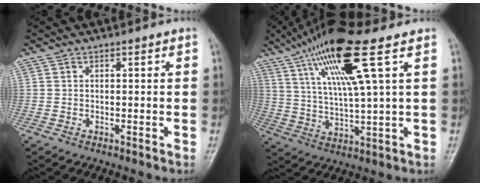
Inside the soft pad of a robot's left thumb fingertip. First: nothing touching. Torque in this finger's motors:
{"motor_torque": [0.97, 0.15, 1.76, -1.01, 0.50]}